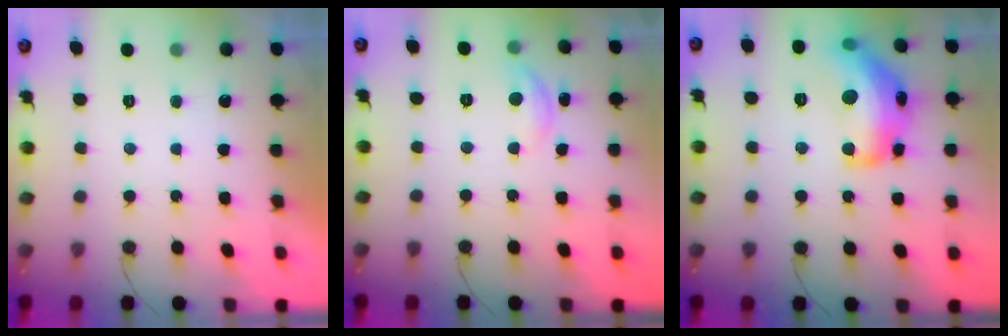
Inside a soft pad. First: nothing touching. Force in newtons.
{"total": 6.5, "press": 6.4, "slide": 0.5}
{"total": 20.3, "press": 20.3, "slide": 1.1}